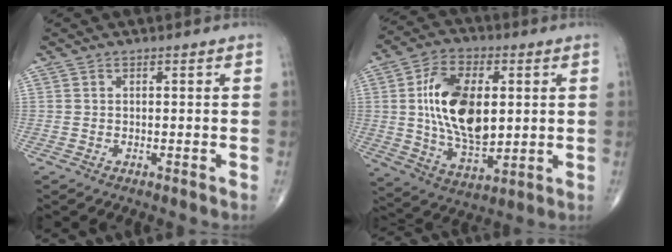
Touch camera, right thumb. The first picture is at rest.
{"total": 17.9, "force": [2.1, 9.9, 14.7], "torque": [-0.244, -0.014, 0.042]}